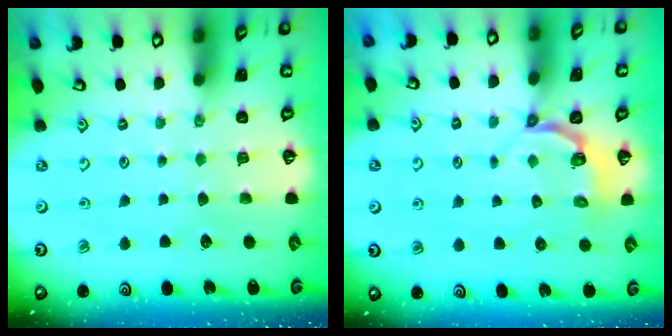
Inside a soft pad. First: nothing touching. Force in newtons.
{"total": 4.7, "press": 4.2, "slide": 2.3}